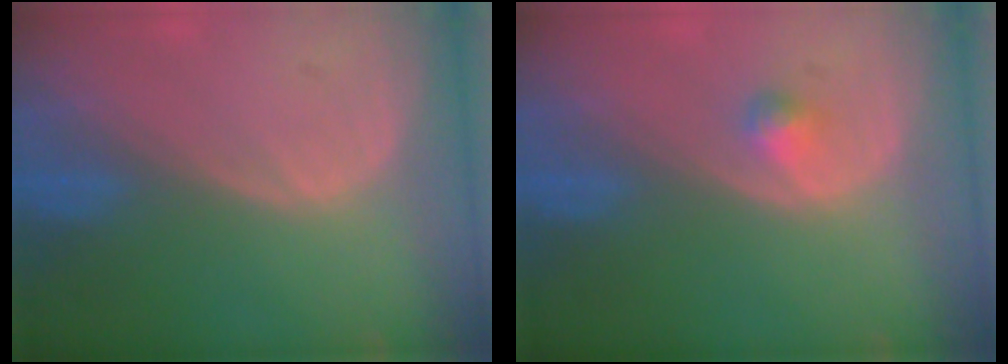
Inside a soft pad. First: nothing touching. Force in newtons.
{"total": 1.5, "press": 1.5, "slide": 0.3}